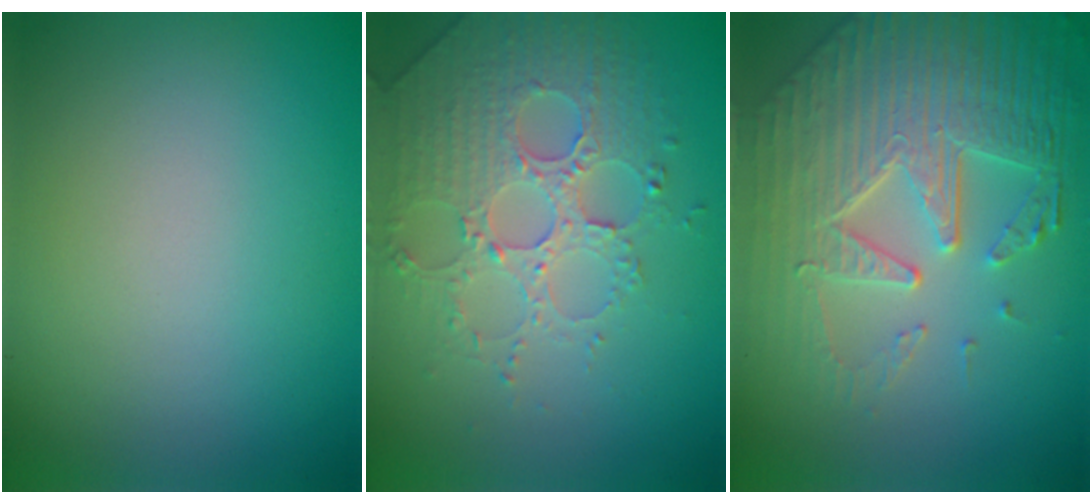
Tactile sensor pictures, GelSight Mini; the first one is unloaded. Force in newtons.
{"total": 4.1, "press": 3.9, "slide": 1.2}
{"total": 8.8, "press": 6.1, "slide": 6.4}